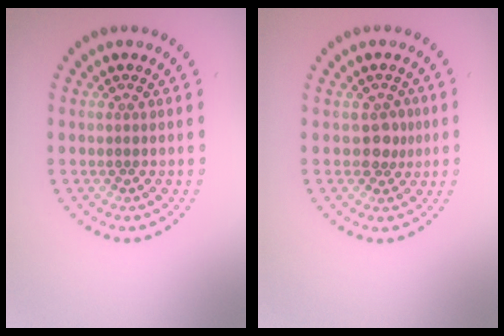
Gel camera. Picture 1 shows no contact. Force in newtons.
{"total": 1.8, "press": 1.5, "slide": 1.0}